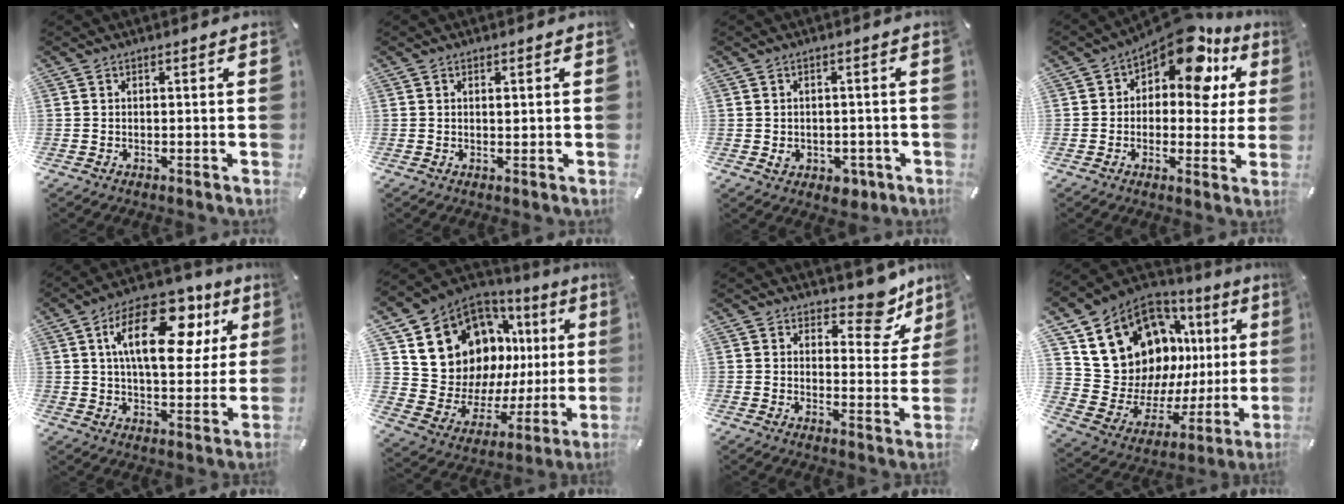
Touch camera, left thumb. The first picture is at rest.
{"total": 1.6, "force": [0.7, 0.4, 1.3], "torque": [-0.020, -0.004, 0.011]}
{"total": 4.0, "force": [-1.1, 3.3, 1.9], "torque": [-0.005, -0.005, -0.020]}
{"total": 14.6, "force": [8.8, 7.3, 9.1], "torque": [-0.140, -0.060, 0.151]}
{"total": 20.8, "force": [8.0, 10.7, 16.0], "torque": [-0.252, -0.020, 0.126]}
{"total": 15.5, "force": [8.7, 11.4, 5.9], "torque": [-0.105, -0.077, 0.175]}
{"total": 10.7, "force": [7.8, 5.2, 5.2], "torque": [-0.038, -0.065, 0.131]}
{"total": 17.8, "force": [10.0, 12.9, 7.1], "torque": [-0.113, -0.083, 0.203]}